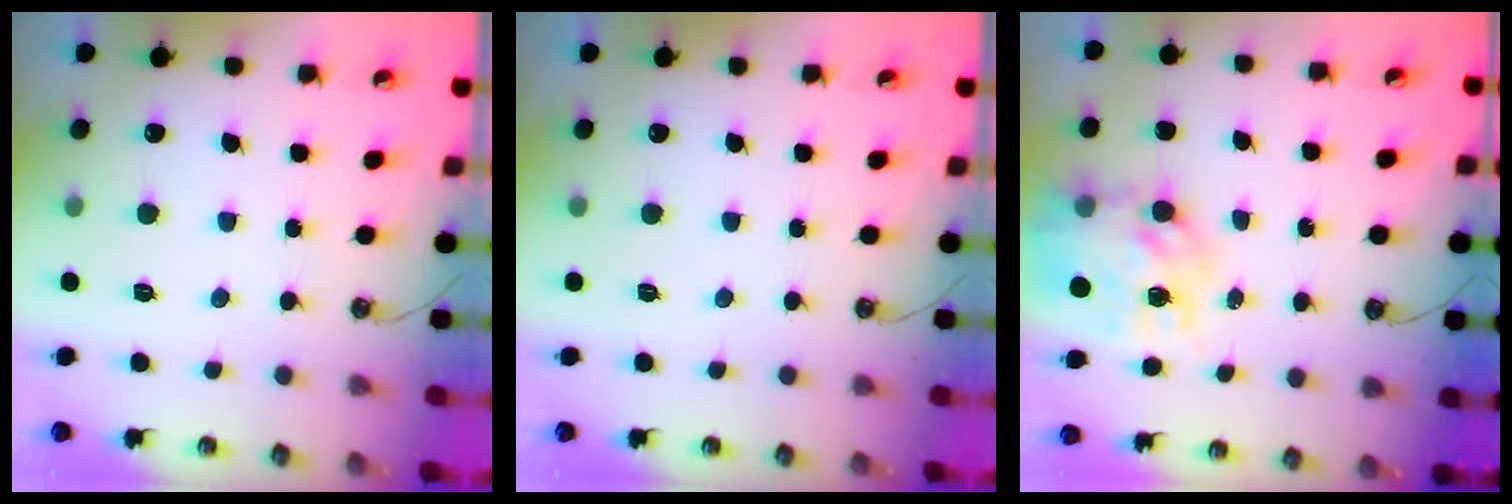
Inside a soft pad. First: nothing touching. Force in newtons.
{"total": 0.0}
{"total": 11.2, "press": 11.2, "slide": 1.1}